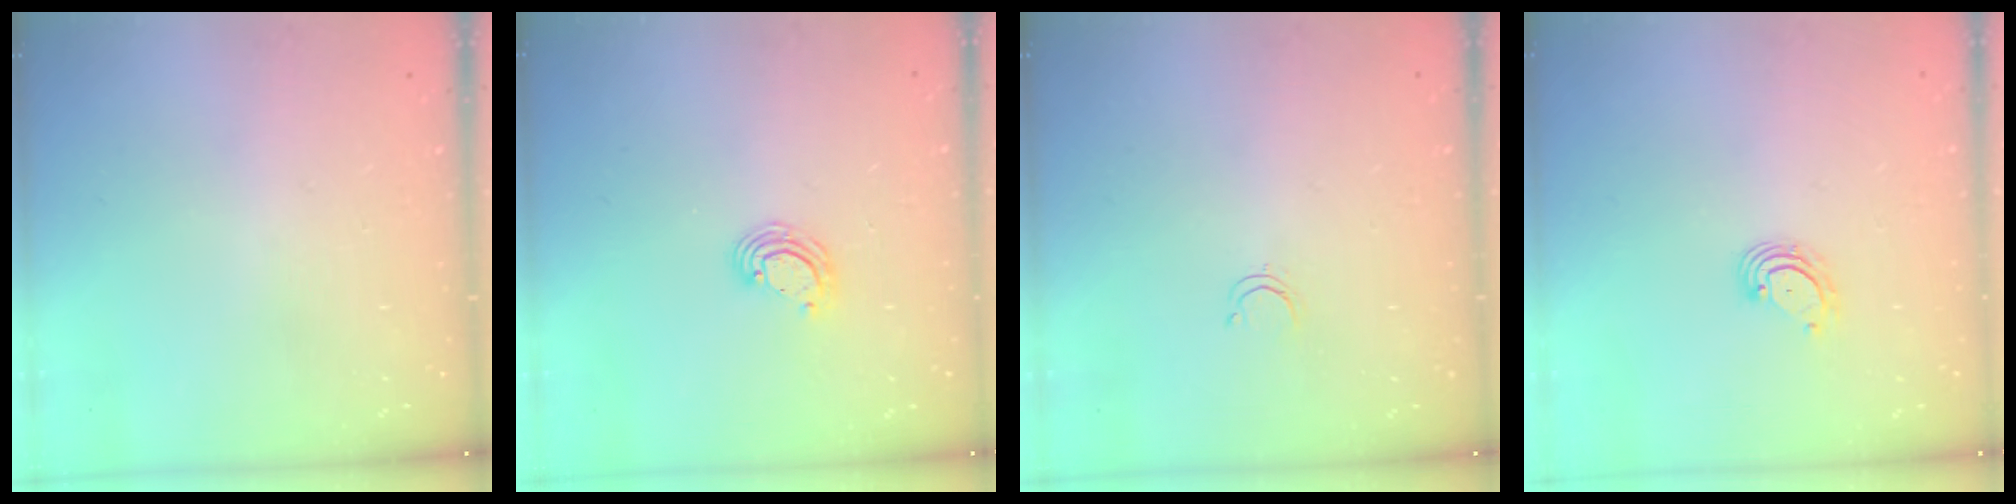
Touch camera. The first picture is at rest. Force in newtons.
{"total": 4.8, "press": 4.8, "slide": 0.2}
{"total": 2.4, "press": 2.4, "slide": 0.2}
{"total": 3.5, "press": 3.5, "slide": 0.4}